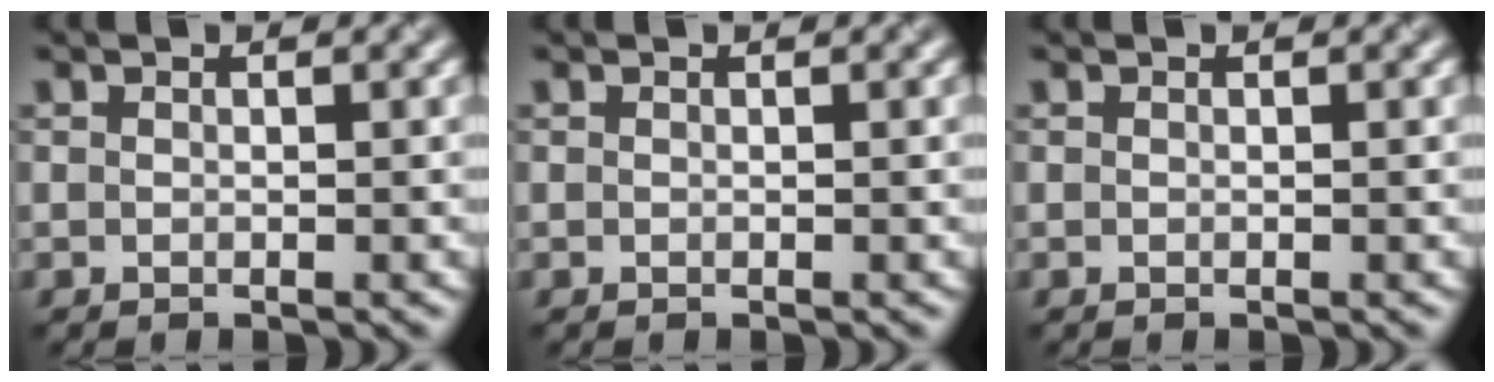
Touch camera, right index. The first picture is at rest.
{"total": 0.0}
{"total": 0.0}